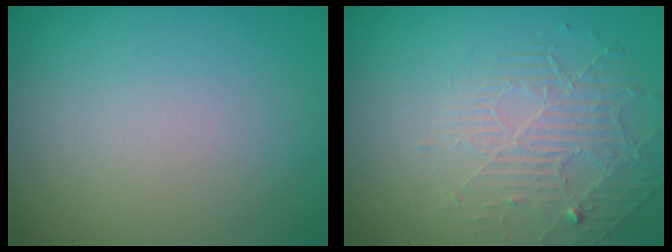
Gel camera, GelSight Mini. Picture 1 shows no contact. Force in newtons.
{"total": 2.3, "press": 1.7, "slide": 1.6}